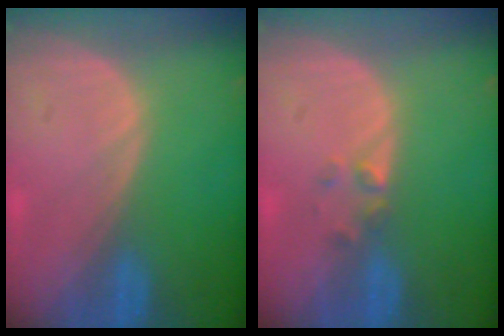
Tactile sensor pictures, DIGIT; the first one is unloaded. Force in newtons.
{"total": 1.6, "press": 1.4, "slide": 0.9}